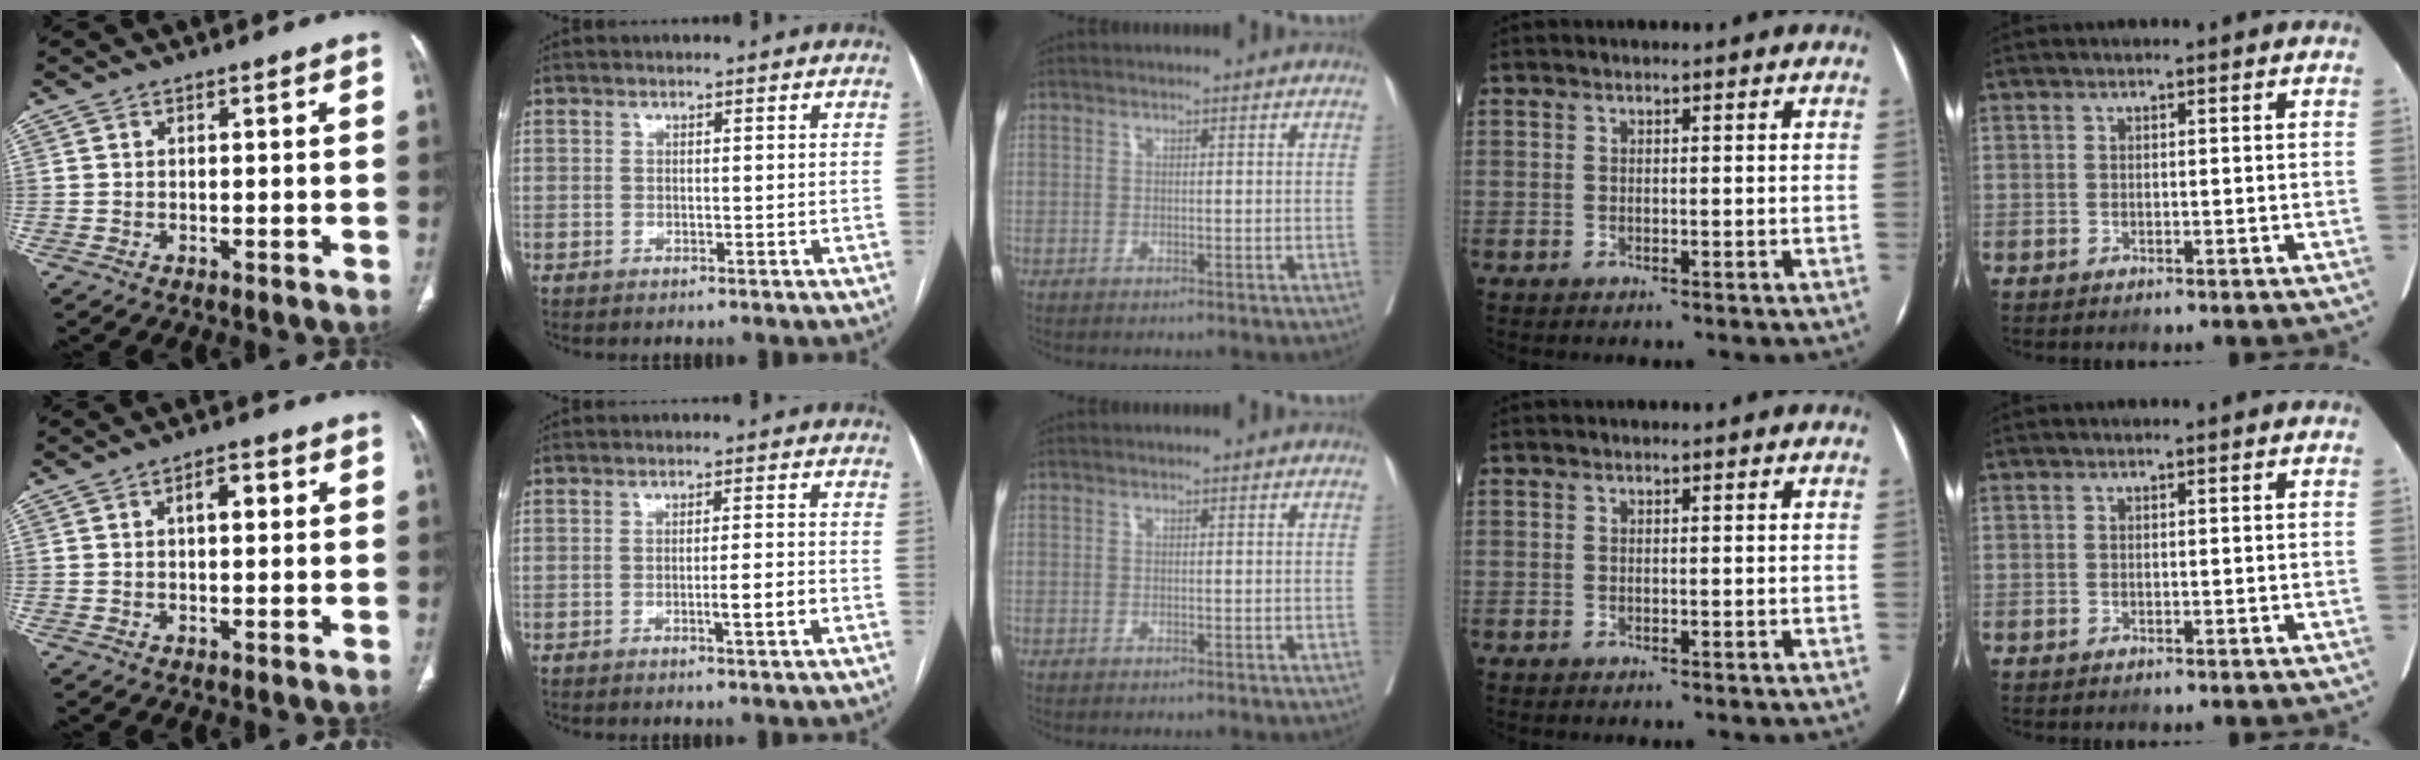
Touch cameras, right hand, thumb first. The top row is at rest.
{"thumb": {"total": 3.9, "force": [0.9, 1.9, 3.2], "torque": [-0.043, 0.008, 0.011]}, "index": {"total": 3.6, "force": [-1.2, 0.0, 3.4], "torque": [-0.051, -0.003, -0.018]}}